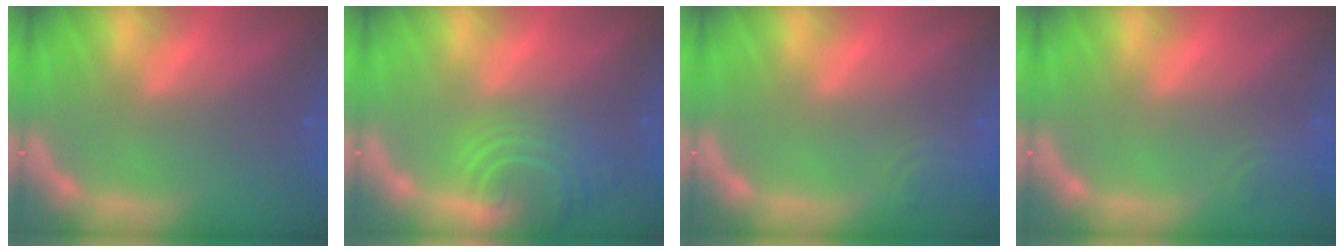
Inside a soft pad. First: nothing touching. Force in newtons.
{"total": 6.6}
{"total": 2.9}
{"total": 1.9}